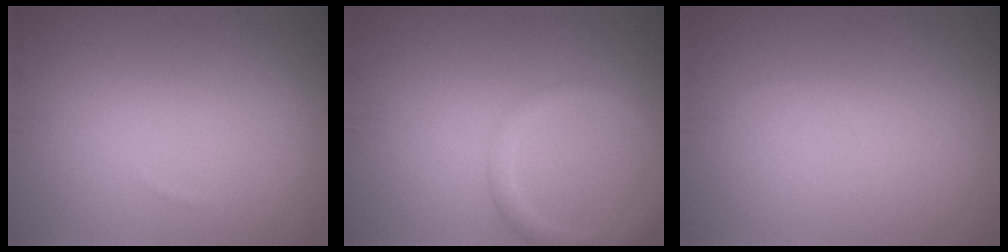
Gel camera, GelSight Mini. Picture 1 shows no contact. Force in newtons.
{"total": 2.1, "press": 2.1, "slide": 0.1}
{"total": 0.0}